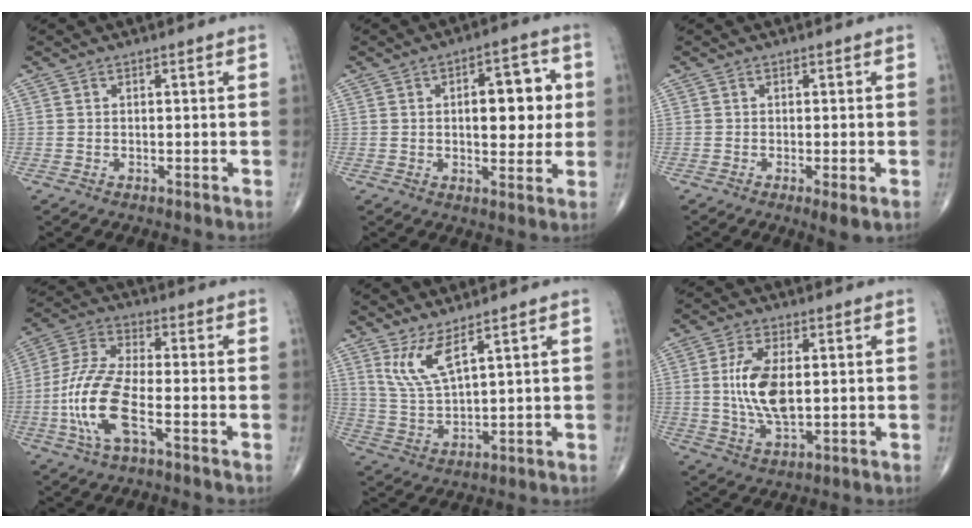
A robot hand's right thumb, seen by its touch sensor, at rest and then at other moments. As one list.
[{"total": 11.1, "force": [1.5, 5.4, 9.5], "torque": [-0.095, 0.004, 0.021]}, {"total": 3.2, "force": [-1.1, 0.6, 3.0], "torque": [-0.051, -0.012, -0.017]}, {"total": 12.6, "force": [-3.9, 4.0, 11.3], "torque": [-0.257, 0.020, -0.081]}, {"total": 6.8, "force": [4.1, 1.3, 5.2], "torque": [-0.112, -0.038, 0.094]}, {"total": 10.5, "force": [0.8, 4.9, 9.2], "torque": [-0.187, -0.011, 0.020]}]